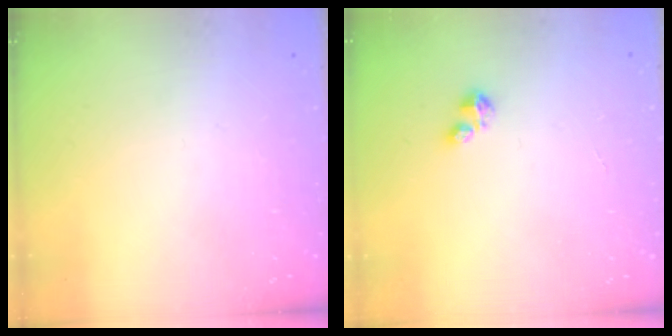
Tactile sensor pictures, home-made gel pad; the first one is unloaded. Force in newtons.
{"total": 1.6, "press": 1.6, "slide": 0.3}